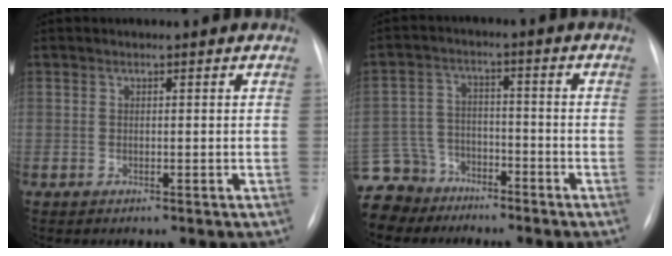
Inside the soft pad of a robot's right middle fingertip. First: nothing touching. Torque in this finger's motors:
{"motor_torque": [1.04, -0.98, 0.13, -0.01]}